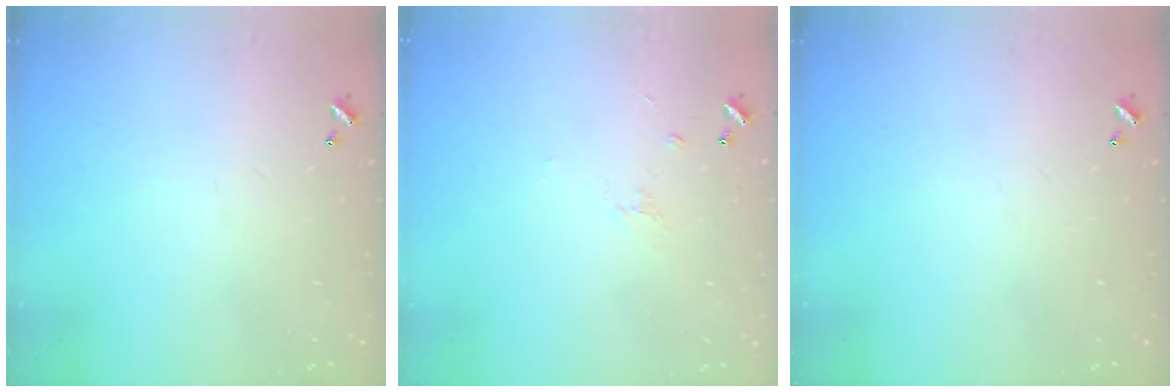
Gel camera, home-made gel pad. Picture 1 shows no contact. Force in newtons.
{"total": 1.2, "press": 1.1, "slide": 0.6}
{"total": 0.0}